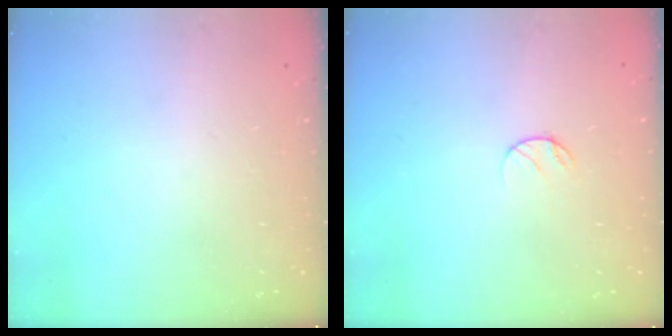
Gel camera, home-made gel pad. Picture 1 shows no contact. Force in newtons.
{"total": 5.1, "press": 5.1, "slide": 0.4}